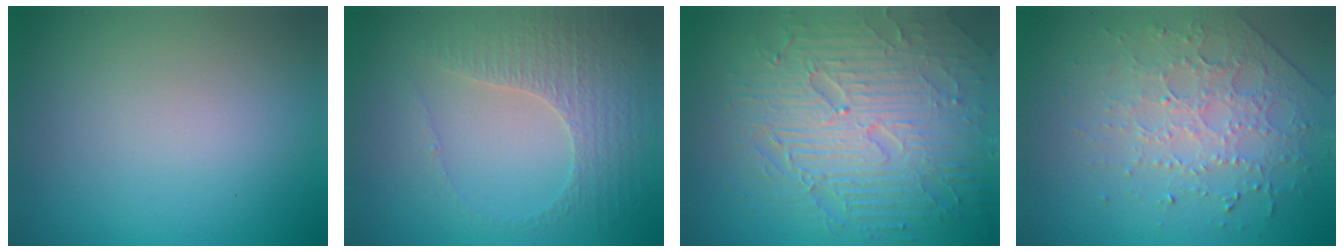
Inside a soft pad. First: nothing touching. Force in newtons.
{"total": 3.3, "press": 3.2, "slide": 0.9}
{"total": 9.0, "press": 6.4, "slide": 6.3}
{"total": 4.1, "press": 3.3, "slide": 2.4}